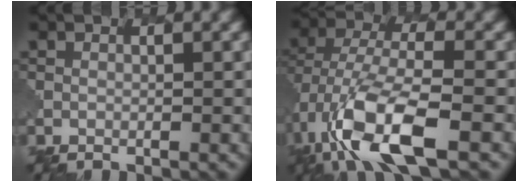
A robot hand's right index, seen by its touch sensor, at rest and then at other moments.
{"total": 9.2, "force": [-4.0, 3.7, 7.4], "torque": [-0.154, -0.004, -0.079]}